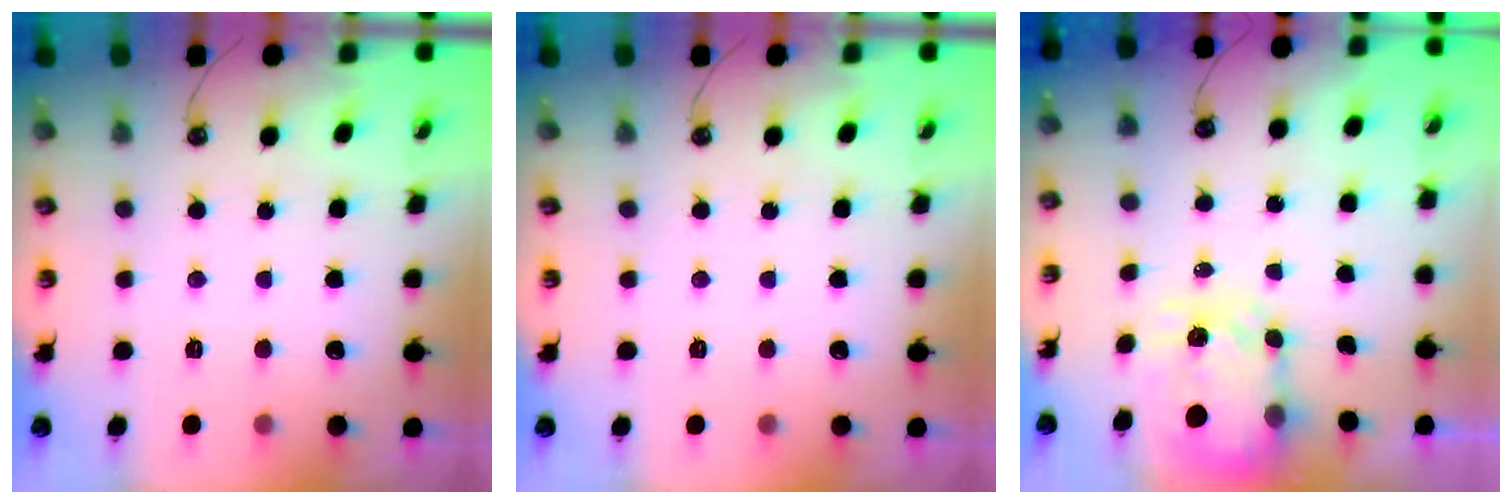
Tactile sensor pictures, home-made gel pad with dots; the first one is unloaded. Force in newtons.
{"total": 0.0}
{"total": 4.7, "press": 4.6, "slide": 0.7}